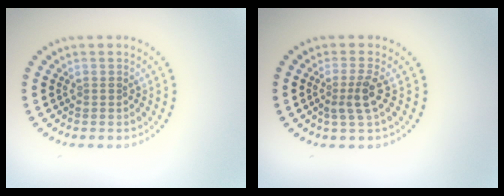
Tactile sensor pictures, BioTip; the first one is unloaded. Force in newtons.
{"total": 2.5, "press": 1.8, "slide": 1.7}